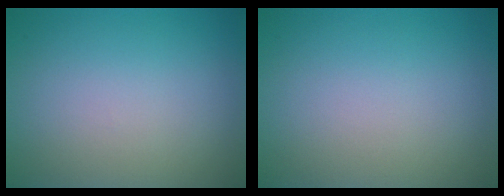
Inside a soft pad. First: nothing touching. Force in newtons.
{"total": 0.0}